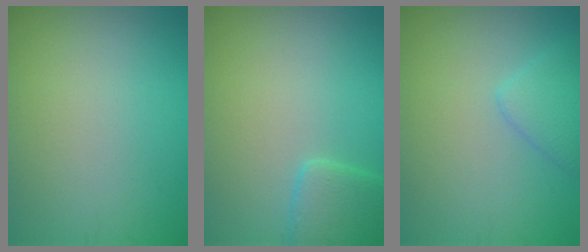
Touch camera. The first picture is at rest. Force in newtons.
{"total": 2.8, "press": 2.8, "slide": 0.2}
{"total": 2.3, "press": 2.3, "slide": 0.2}